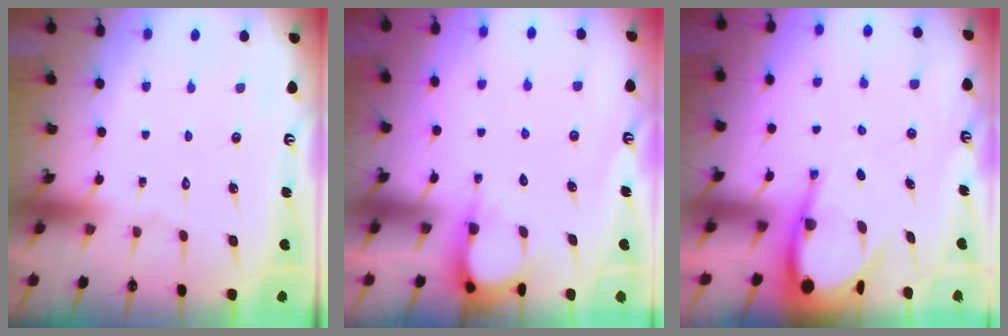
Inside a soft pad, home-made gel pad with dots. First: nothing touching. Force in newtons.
{"total": 4.3, "press": 4.3, "slide": 0.2}
{"total": 8.2, "press": 8.1, "slide": 0.9}